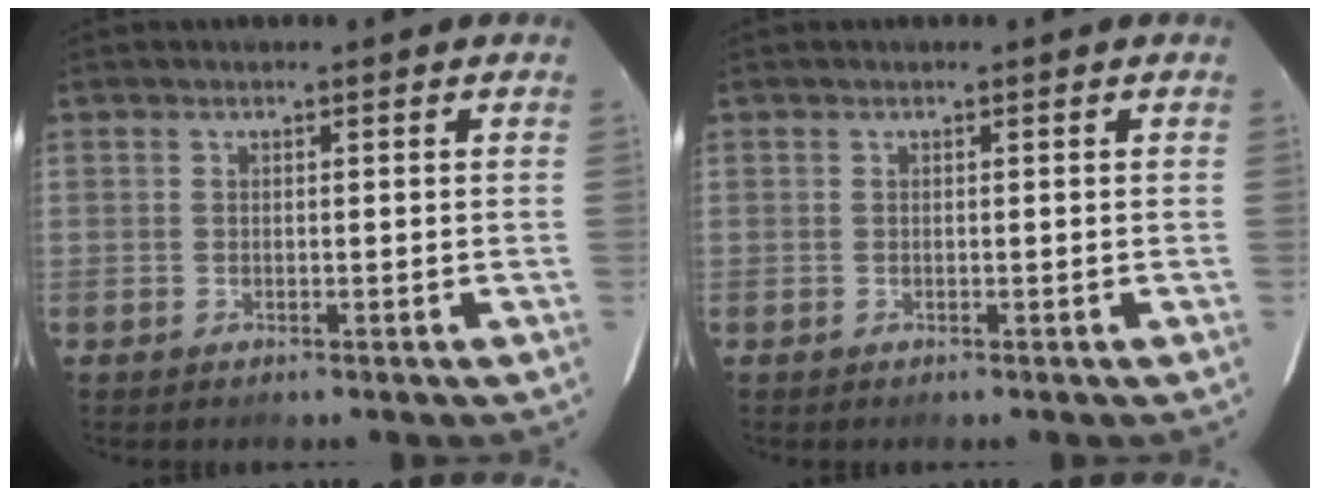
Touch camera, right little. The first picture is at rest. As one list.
[{"total": 0.0}]